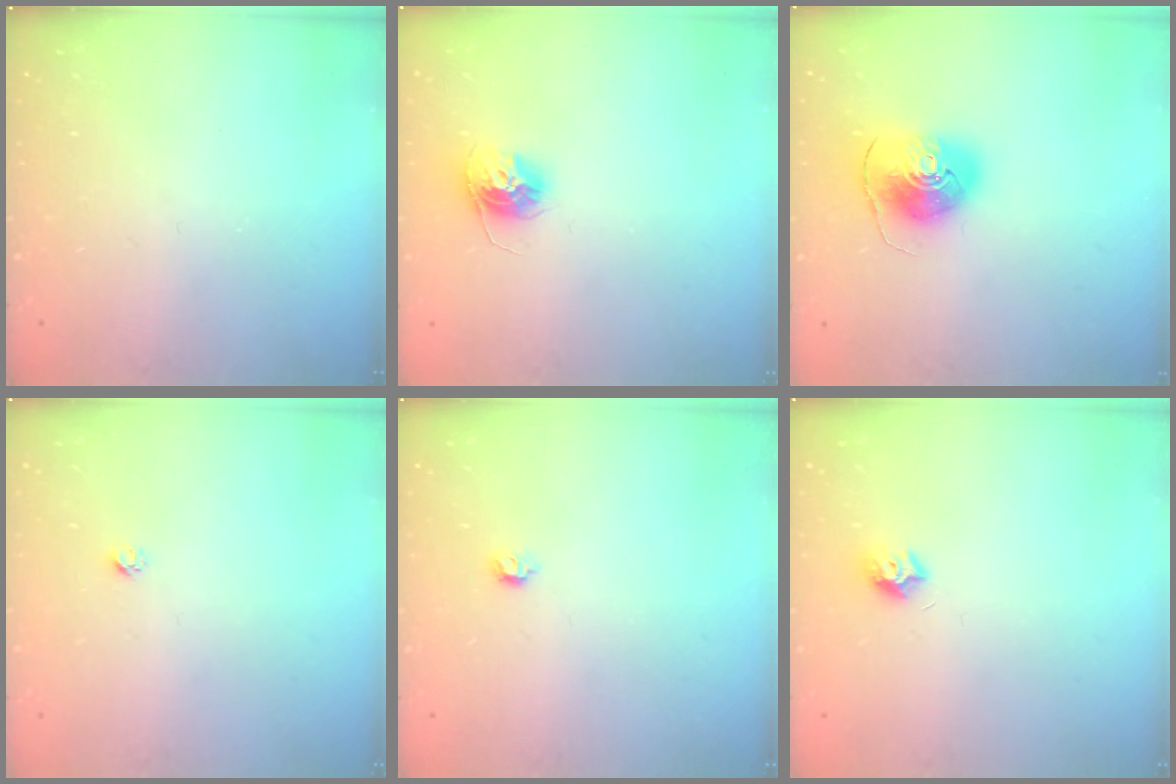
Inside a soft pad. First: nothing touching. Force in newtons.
{"total": 11.4, "press": 11.4, "slide": 1.0}
{"total": 10.2, "press": 10.1, "slide": 1.1}
{"total": 1.9, "press": 1.9, "slide": 0.1}
{"total": 4.6, "press": 4.5, "slide": 0.9}
{"total": 7.6, "press": 7.6, "slide": 0.7}